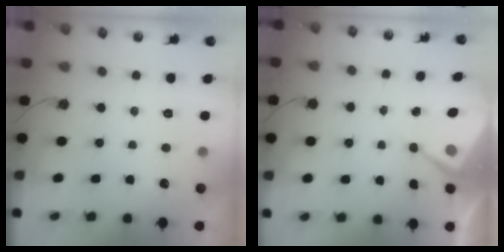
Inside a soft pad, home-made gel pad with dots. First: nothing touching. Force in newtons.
{"total": 7.0, "press": 7.0, "slide": 0.3}